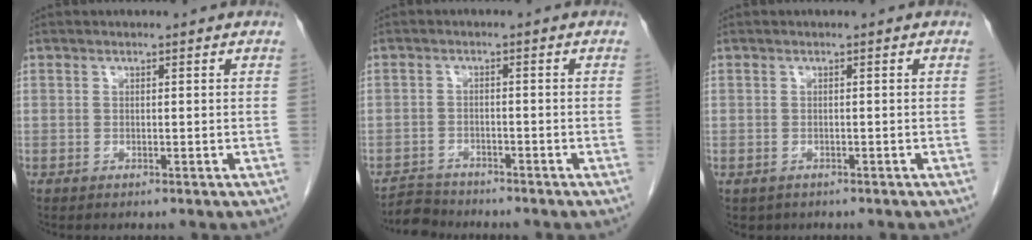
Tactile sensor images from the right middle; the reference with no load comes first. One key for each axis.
{"total": 3.4, "fx": -3.3, "fy": 0.7, "fz": -0.7, "tx": 0.011, "ty": -0.009, "tz": -0.060}
{"total": 1.7, "fx": -0.9, "fy": 1.4, "fz": 0.4, "tx": -0.013, "ty": -0.004, "tz": -0.007}